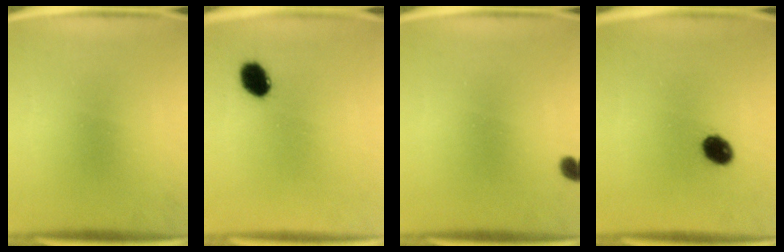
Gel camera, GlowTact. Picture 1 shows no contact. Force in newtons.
{"total": 6.2}
{"total": 1.7}
{"total": 5.6}